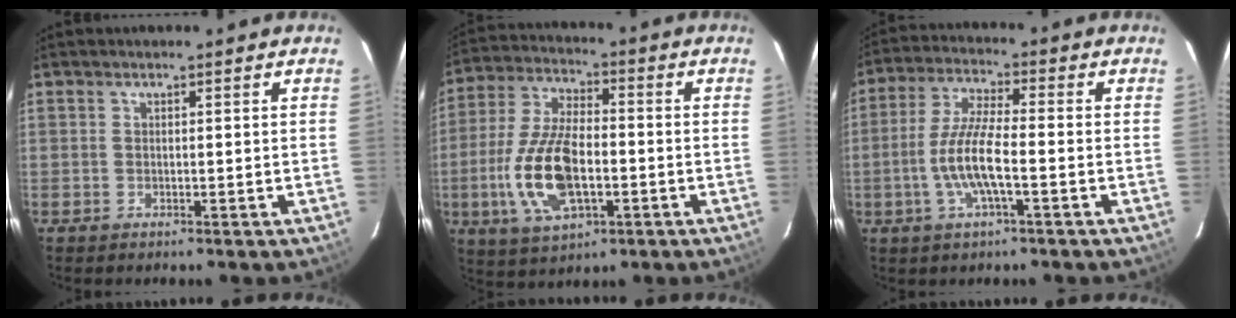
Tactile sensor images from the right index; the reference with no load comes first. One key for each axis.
{"total": 15.5, "fx": -3.7, "fy": 7.0, "fz": 13.3, "tx": -0.283, "ty": -0.003, "tz": -0.065}
{"total": 9.3, "fx": -2.7, "fy": 1.5, "fz": 8.8, "tx": -0.183, "ty": -0.002, "tz": -0.053}